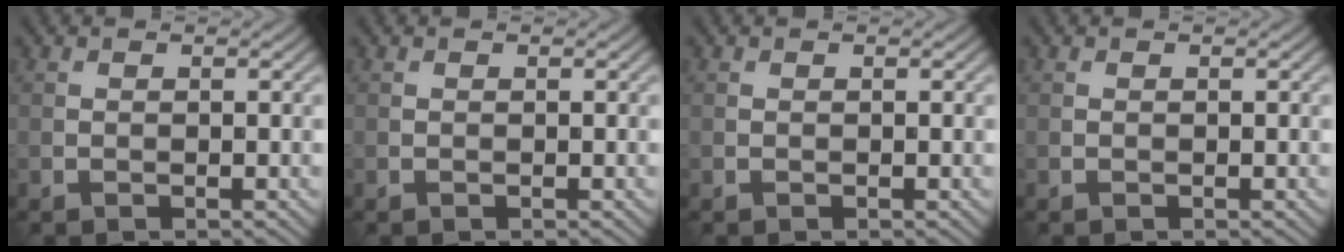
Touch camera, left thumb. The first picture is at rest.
{"total": 0.0}
{"total": 0.0}
{"total": 0.0}